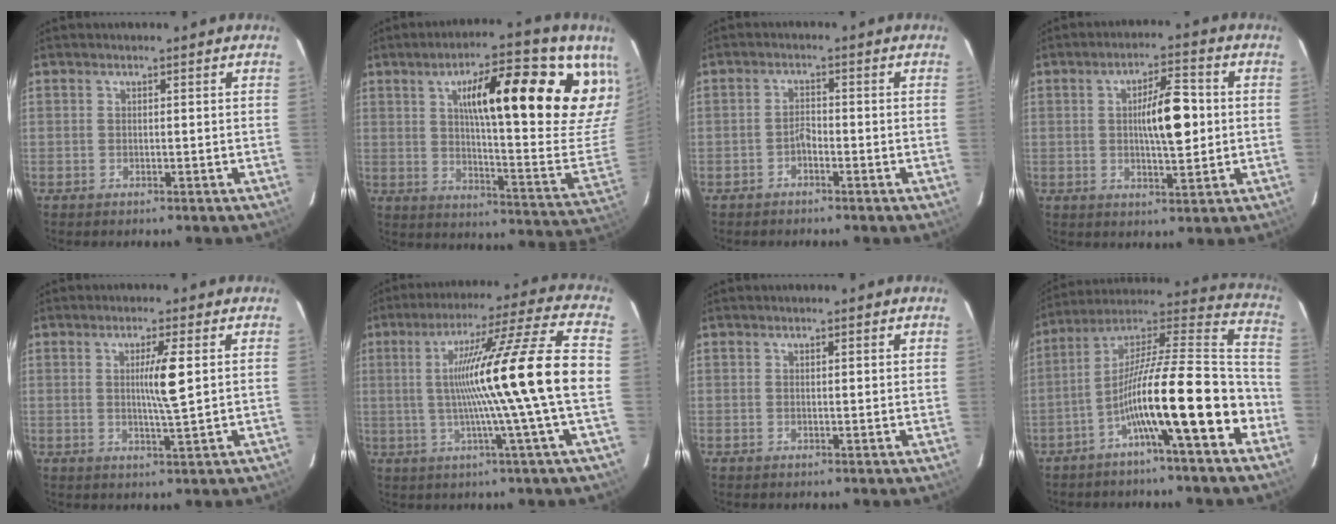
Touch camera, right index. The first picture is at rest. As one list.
[{"total": 25.1, "force": [11.2, 3.4, 22.3], "torque": [-0.265, 0.020, 0.159]}, {"total": 1.6, "force": [-1.0, 0.5, 1.1], "torque": [-0.017, 0.004, -0.020]}, {"total": 8.5, "force": [0.6, 2.1, 8.2], "torque": [-0.136, 0.011, 0.010]}, {"total": 5.2, "force": [1.0, -0.5, 5.0], "torque": [-0.088, -0.009, 0.017]}, {"total": 18.2, "force": [-0.4, -2.9, 18.0], "torque": [-0.279, 0.000, -0.018]}, {"total": 1.3, "force": [0.8, 0.2, 1.0], "torque": [-0.019, 0.002, 0.012]}, {"total": 18.2, "force": [-7.2, 1.3, 16.6], "torque": [-0.268, 0.019, -0.123]}]